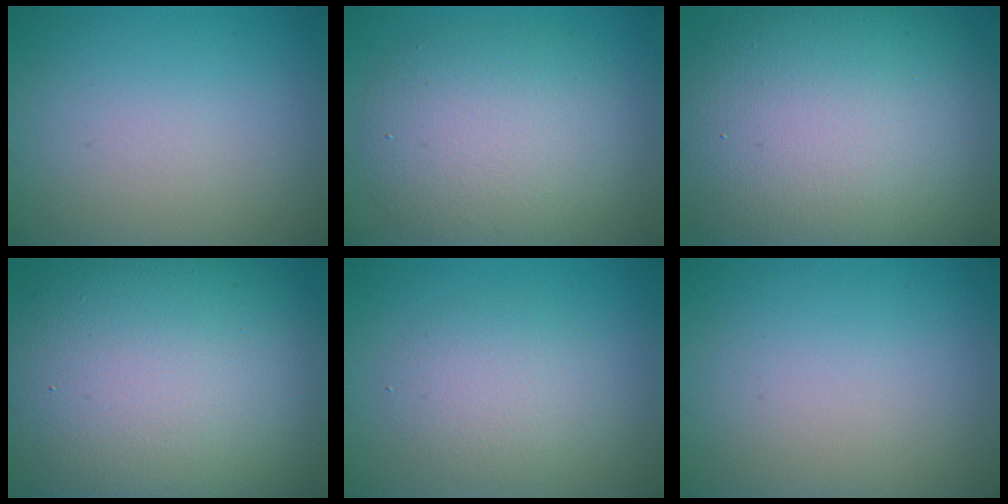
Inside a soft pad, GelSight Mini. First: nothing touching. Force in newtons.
{"total": 6.7, "press": 6.7, "slide": 0.4}
{"total": 15.8, "press": 15.8, "slide": 0.6}
{"total": 16.1, "press": 16.1, "slide": 0.7}
{"total": 2.9, "press": 2.9, "slide": 0.3}
{"total": 0.0}